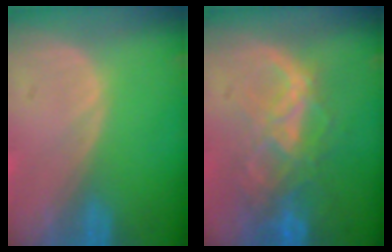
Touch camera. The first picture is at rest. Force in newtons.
{"total": 8.8, "press": 7.5, "slide": 4.7}